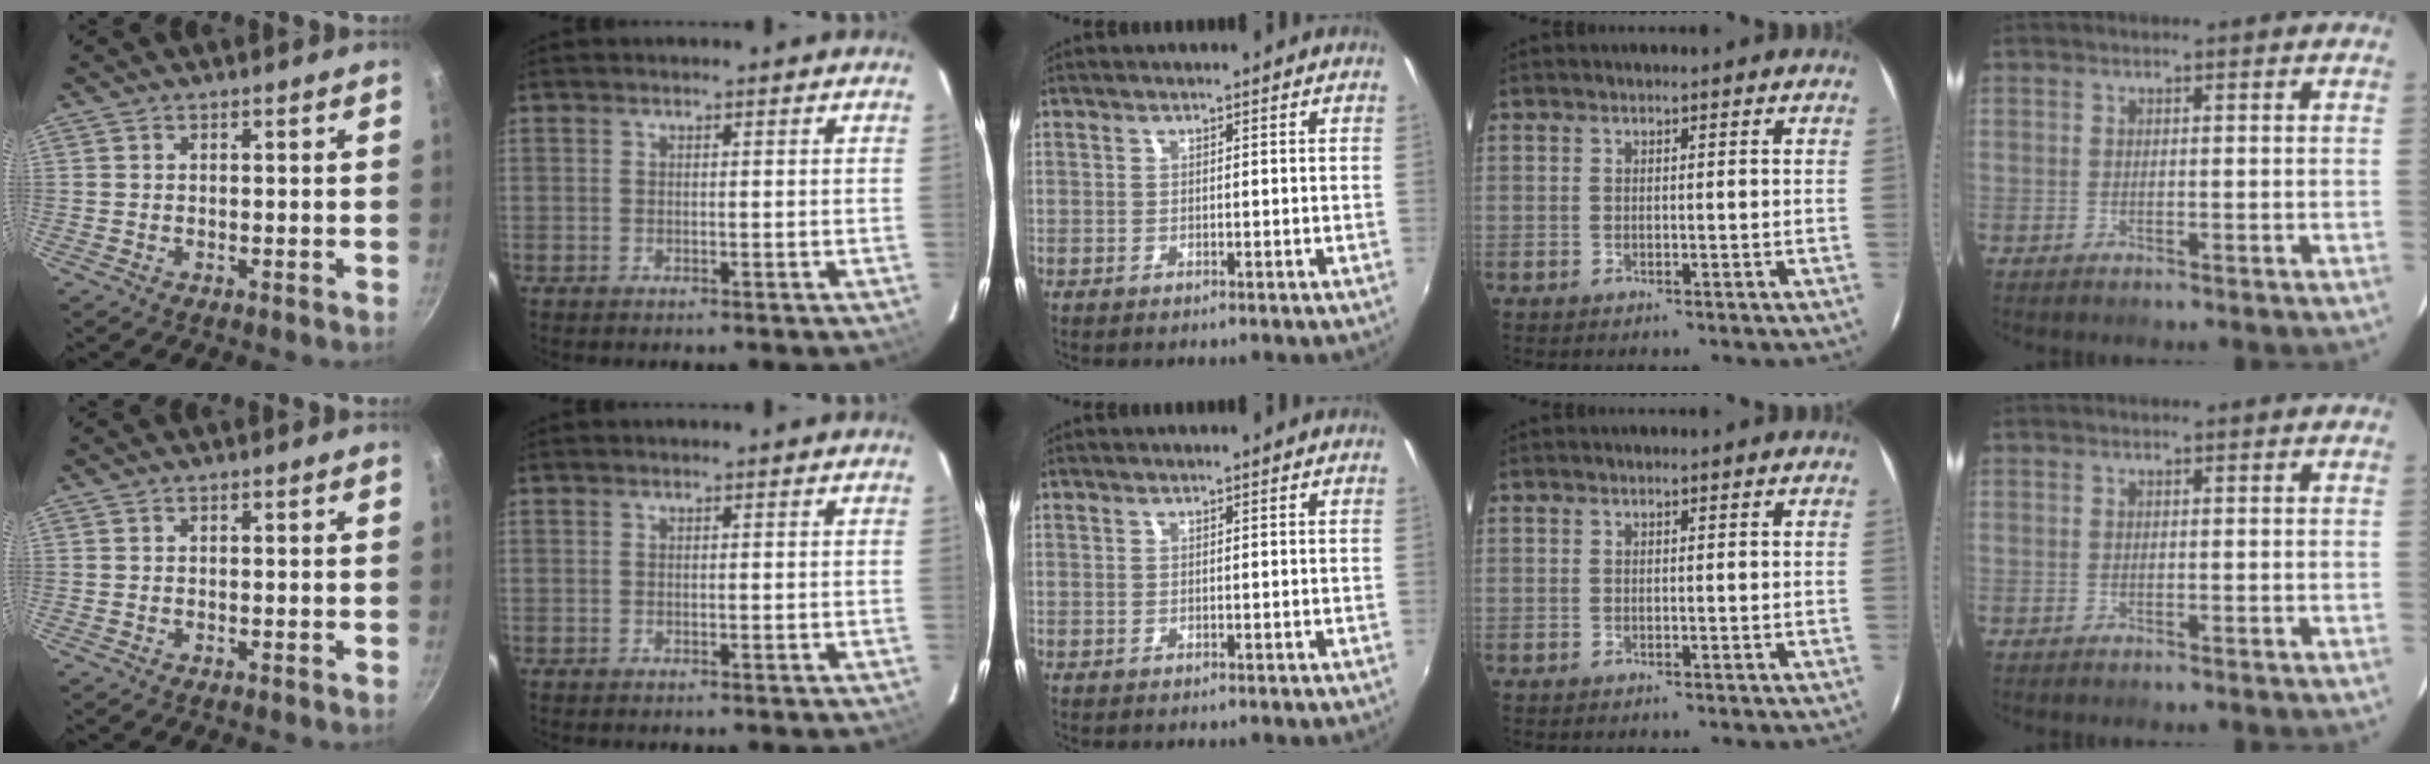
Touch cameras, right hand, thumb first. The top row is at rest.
{}